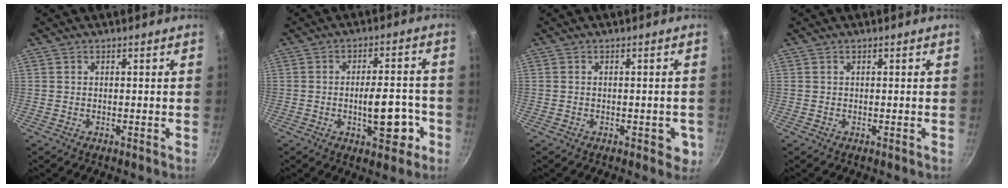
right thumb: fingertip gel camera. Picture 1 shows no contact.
{"total": 10.1, "force": [-3.1, 4.4, 8.5], "torque": [-0.092, 0.021, -0.043]}
{"total": 3.5, "force": [-1.1, 1.9, 2.7], "torque": [-0.013, 0.007, -0.013]}
{"total": 0.0}